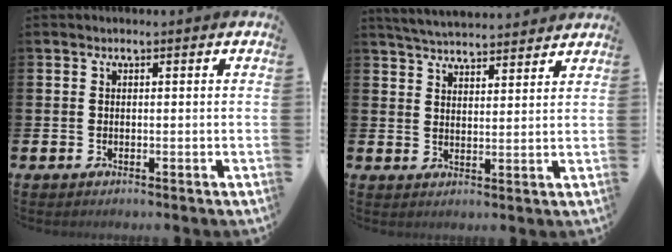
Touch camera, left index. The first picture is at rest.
{"total": 4.8, "force": [4.7, 0.4, 0.3], "torque": [-0.016, -0.029, 0.085]}